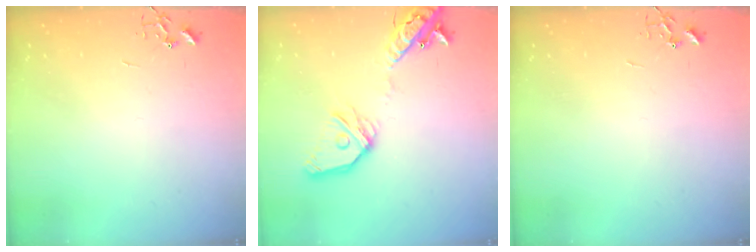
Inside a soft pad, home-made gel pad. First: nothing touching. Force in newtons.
{"total": 18.2, "press": 18.0, "slide": 3.2}
{"total": 0.0}